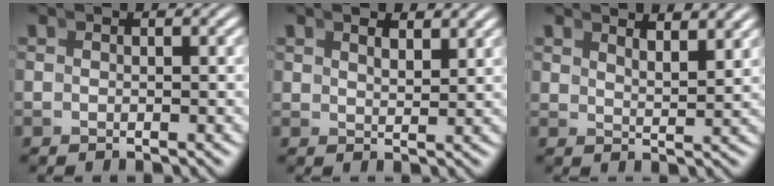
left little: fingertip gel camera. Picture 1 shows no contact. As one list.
[{"total": 1.9, "force": [1.8, -0.4, 0.5], "torque": [0.008, -0.006, 0.035]}, {"total": 2.6, "force": [2.5, -0.5, 0.7], "torque": [0.000, -0.009, 0.047]}]